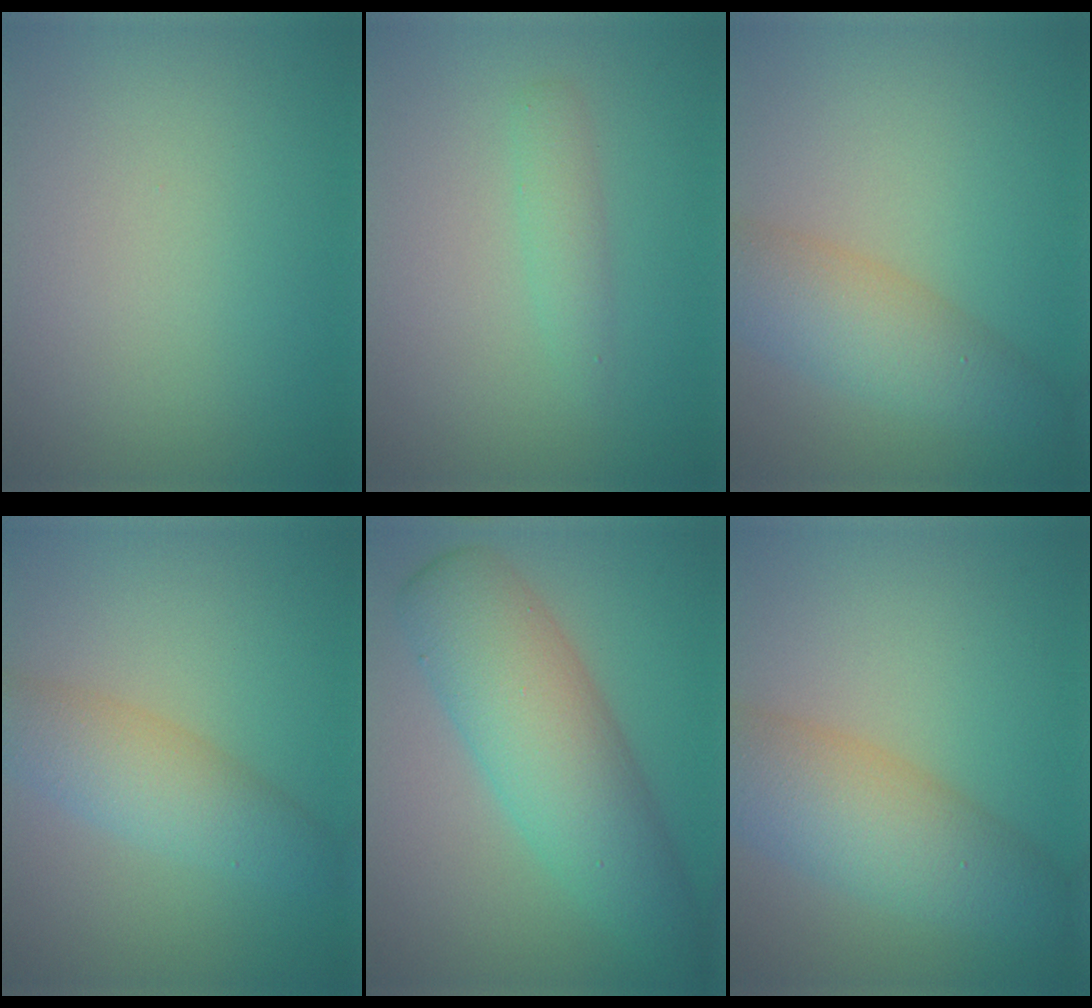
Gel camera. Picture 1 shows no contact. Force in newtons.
{"total": 1.4, "press": 1.4, "slide": 0.1}
{"total": 5.3, "press": 5.3, "slide": 0.2}
{"total": 4.7, "press": 4.7, "slide": 0.1}
{"total": 8.0, "press": 8.0, "slide": 0.1}
{"total": 7.4, "press": 7.4, "slide": 0.2}